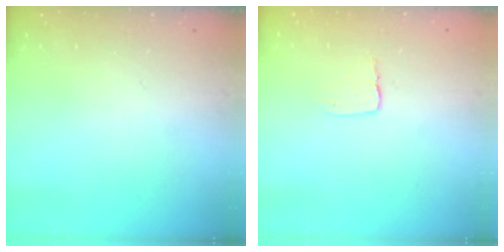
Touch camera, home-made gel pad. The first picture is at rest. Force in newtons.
{"total": 3.8, "press": 3.8, "slide": 0.4}